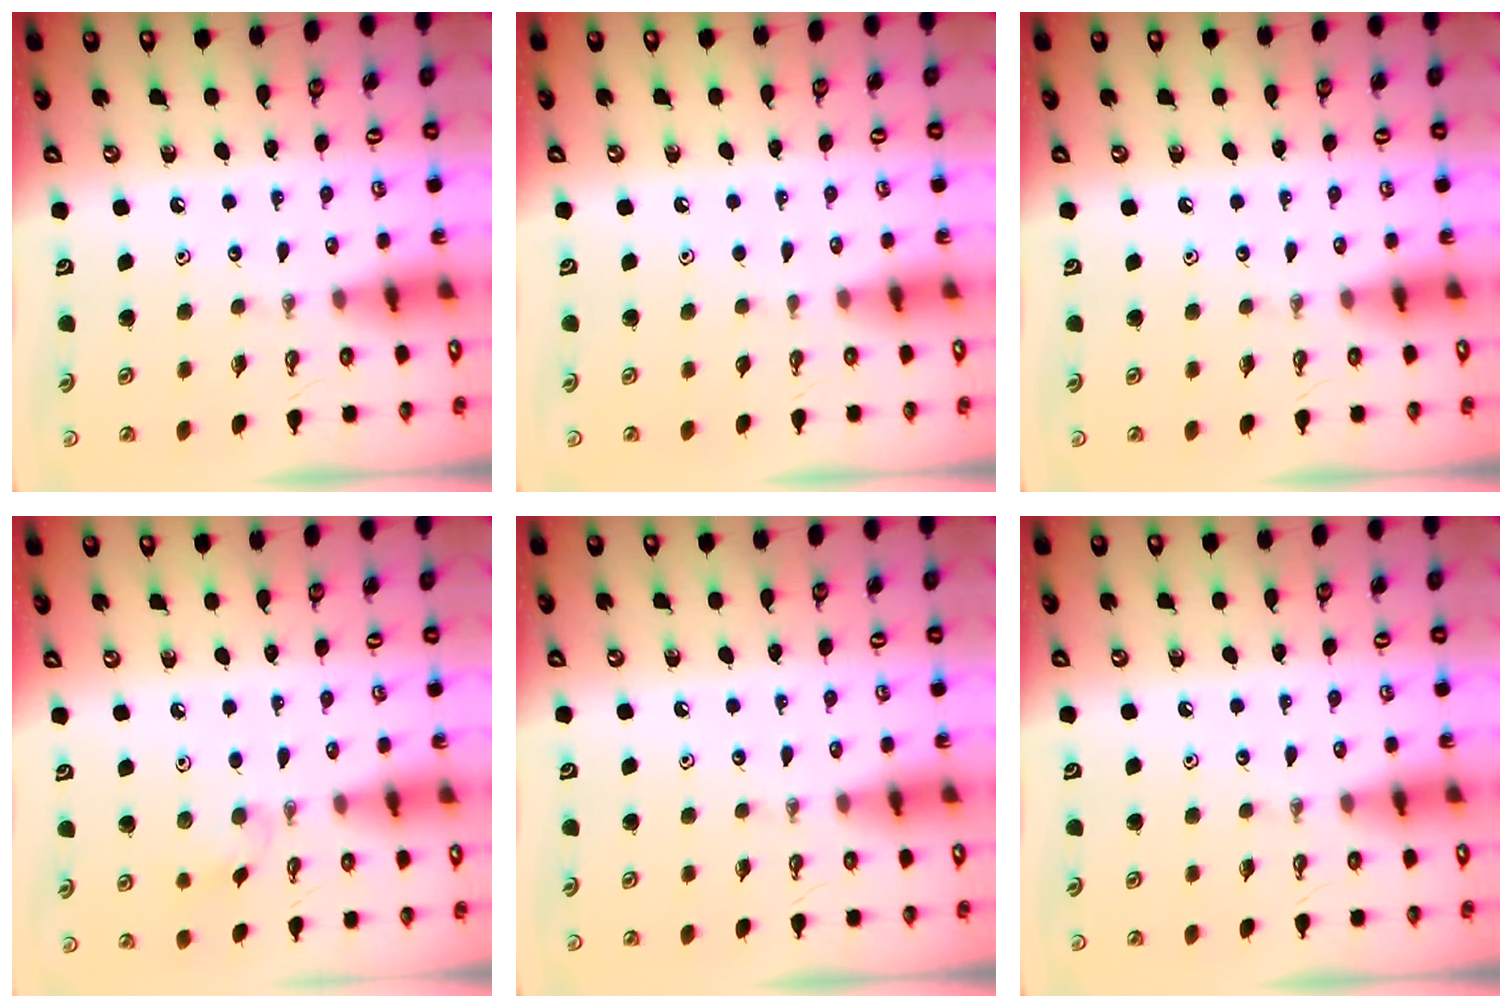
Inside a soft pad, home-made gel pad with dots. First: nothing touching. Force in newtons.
{"total": 0.9, "press": 0.1, "slide": 0.9}
{"total": 0.0}
{"total": 6.0, "press": 5.7, "slide": 1.9}
{"total": 0.0}
{"total": 0.0}